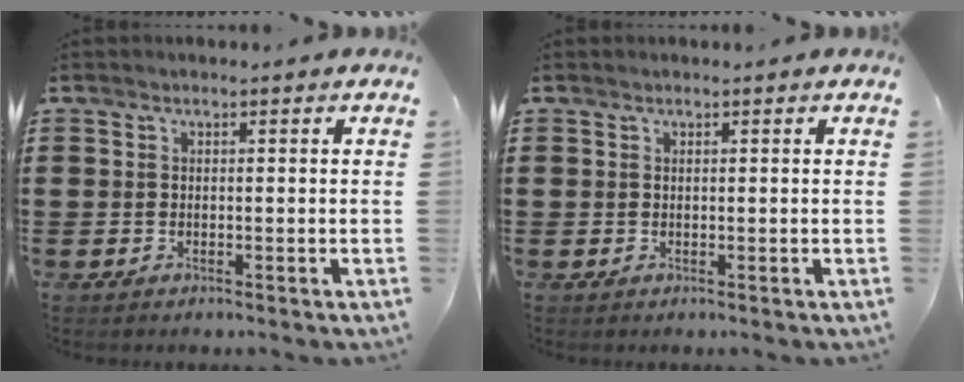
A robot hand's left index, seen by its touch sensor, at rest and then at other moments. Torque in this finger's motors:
{"motor_torque": [-0.67, 0.31, -1.05, -0.21]}